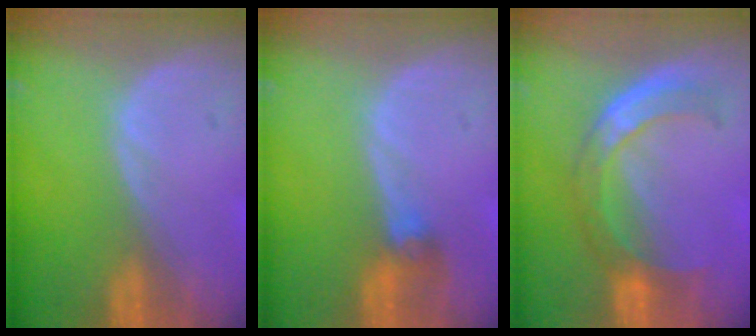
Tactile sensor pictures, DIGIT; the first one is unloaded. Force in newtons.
{"total": 2.8, "press": 2.6, "slide": 1.0}
{"total": 8.0, "press": 6.7, "slide": 4.3}